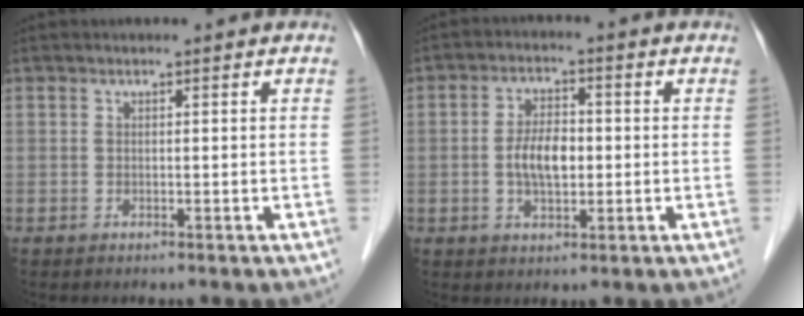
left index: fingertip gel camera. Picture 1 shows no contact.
{"total": 5.7, "force": [-0.8, 2.7, 4.9], "torque": [-0.101, 0.001, -0.013]}